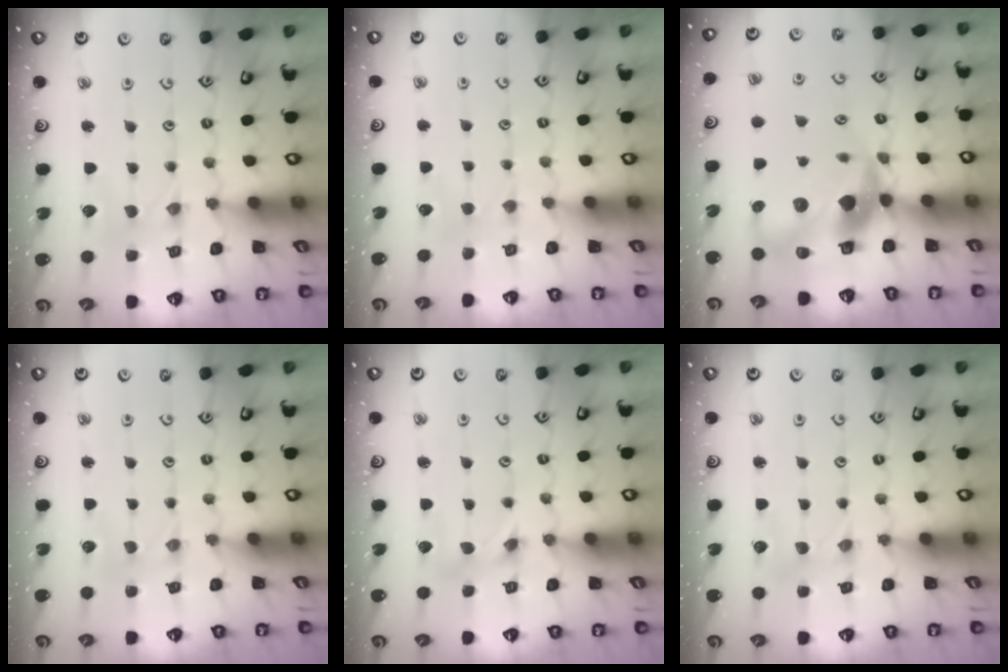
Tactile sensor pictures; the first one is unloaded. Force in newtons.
{"total": 2.3, "press": 2.3, "slide": 0.3}
{"total": 15.8, "press": 15.7, "slide": 2.1}
{"total": 0.8, "press": 0.8, "slide": 0.1}
{"total": 2.5, "press": 2.4, "slide": 0.3}
{"total": 1.4, "press": 1.4, "slide": 0.3}